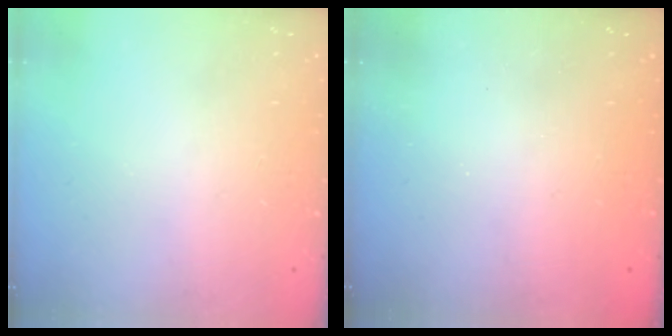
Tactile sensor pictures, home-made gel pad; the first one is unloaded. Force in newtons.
{"total": 2.6, "press": 2.5, "slide": 0.9}